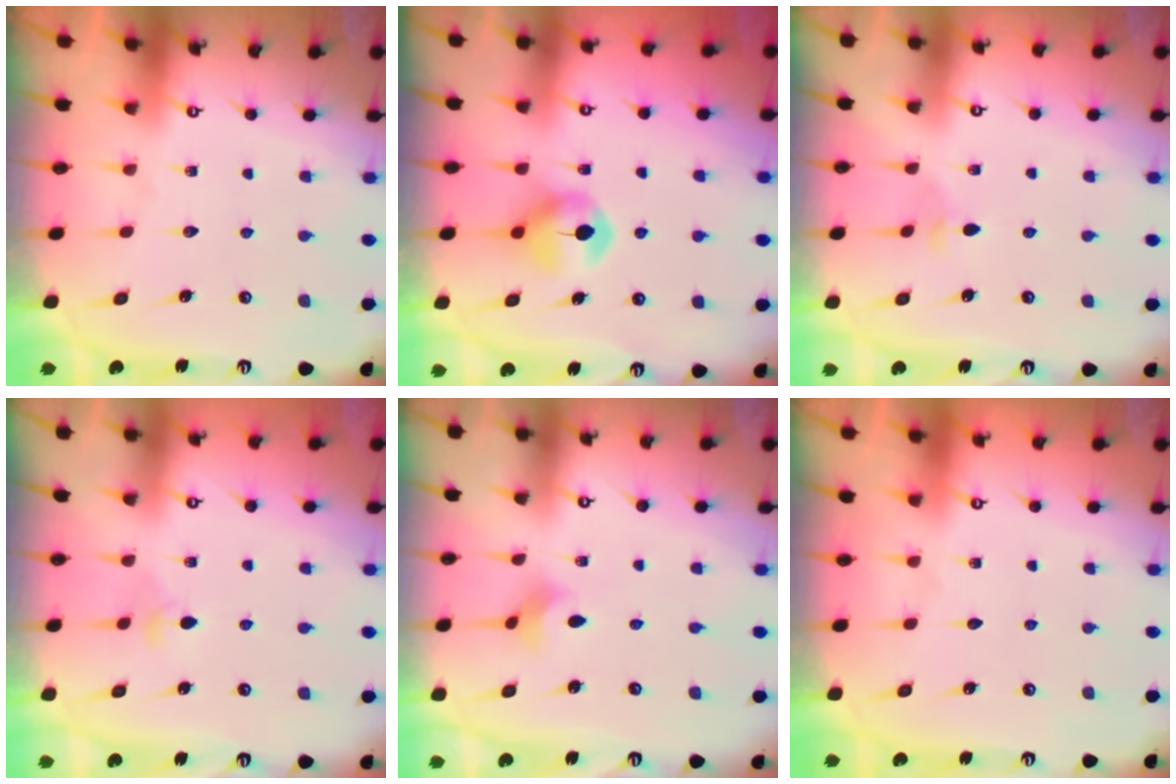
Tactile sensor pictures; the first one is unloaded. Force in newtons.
{"total": 7.1, "press": 7.1, "slide": 0.4}
{"total": 3.3, "press": 3.2, "slide": 0.7}
{"total": 2.8, "press": 2.7, "slide": 0.8}
{"total": 2.9, "press": 2.8, "slide": 0.6}
{"total": 0.0}